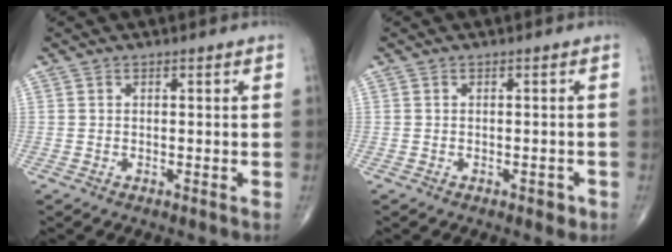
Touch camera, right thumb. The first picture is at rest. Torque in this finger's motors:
{"motor_torque": [0.03, 0.22, -0.11, -0.04, 0.00]}